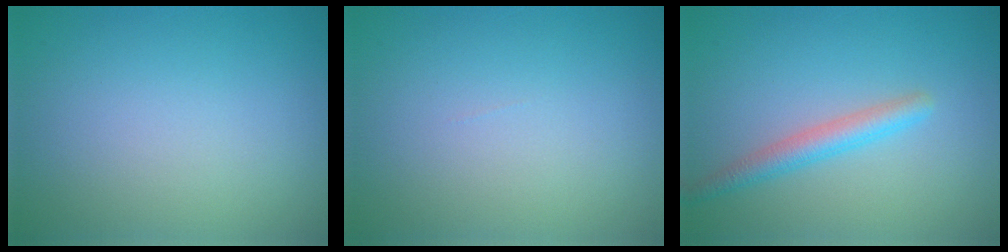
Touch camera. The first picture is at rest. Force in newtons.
{"total": 0.0}
{"total": 2.5, "press": 2.5, "slide": 0.1}